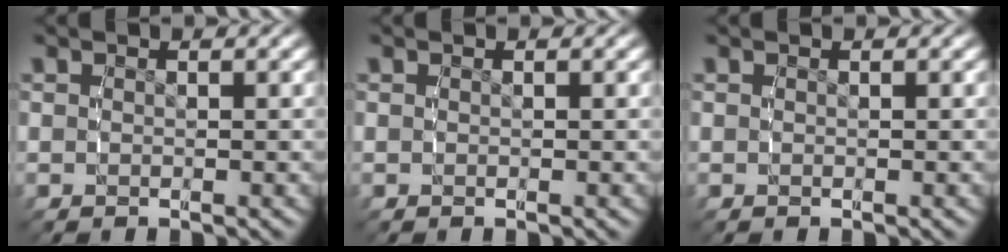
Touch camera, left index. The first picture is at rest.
{"total": 0.0}
{"total": 0.0}